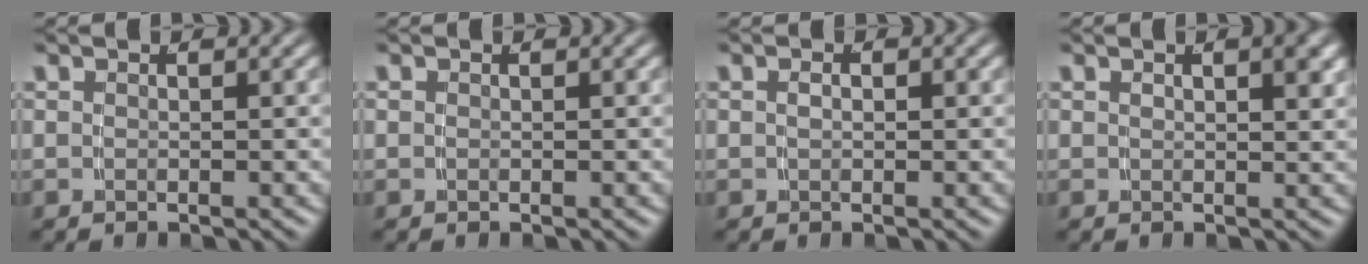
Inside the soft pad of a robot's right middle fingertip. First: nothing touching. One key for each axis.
{"total": 0.0}
{"total": 0.6, "fx": -0.2, "fy": -0.1, "fz": 0.5, "tx": -0.006, "ty": -0.003, "tz": 0.002}
{"total": 1.3, "fx": 0.6, "fy": -0.2, "fz": 1.2, "tx": -0.015, "ty": -0.002, "tz": 0.015}